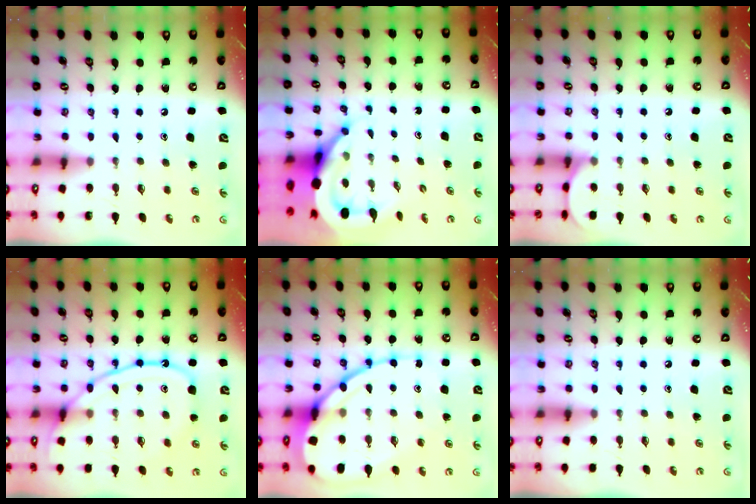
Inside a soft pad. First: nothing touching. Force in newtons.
{"total": 10.3, "press": 10.2, "slide": 1.3}
{"total": 4.7, "press": 4.6, "slide": 0.6}
{"total": 14.5, "press": 14.4, "slide": 1.4}
{"total": 15.9, "press": 15.8, "slide": 1.6}
{"total": 3.6, "press": 3.5, "slide": 0.6}